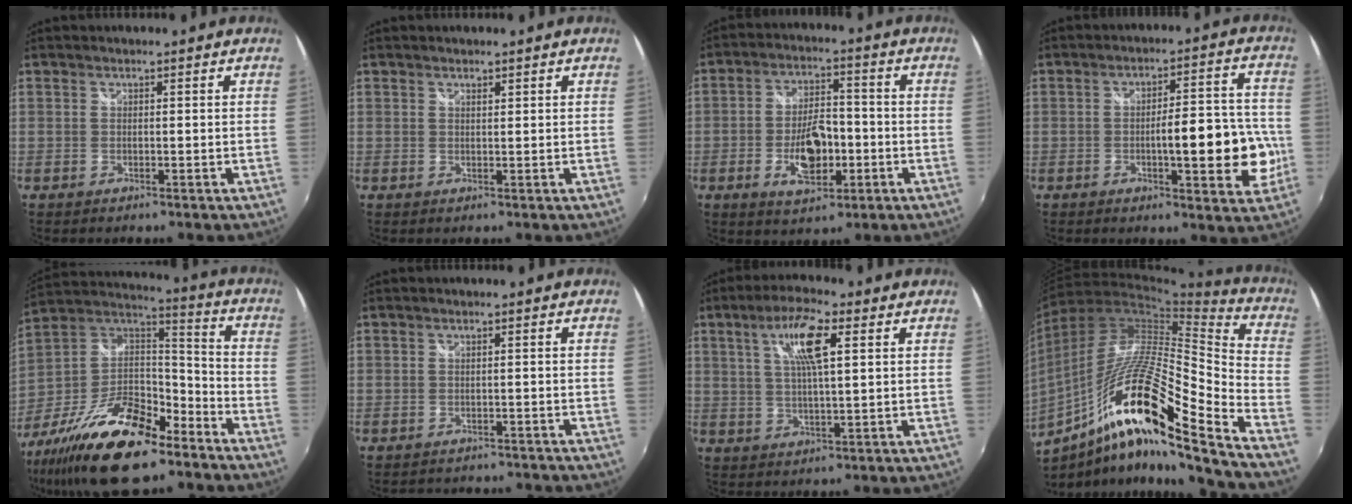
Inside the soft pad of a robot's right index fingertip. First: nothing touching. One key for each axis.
{"total": 0.7, "fx": 0.7, "fy": 0.2, "fz": 0.3, "tx": -0.004, "ty": 0.001, "tz": 0.012}
{"total": 9.9, "fx": -2.9, "fy": 4.8, "fz": 8.1, "tx": -0.152, "ty": 0.011, "tz": -0.038}
{"total": 12.5, "fx": -2.7, "fy": 2.9, "fz": 11.8, "tx": -0.175, "ty": 0.001, "tz": -0.030}
{"total": 23.1, "fx": -15.6, "fy": 7.7, "fz": 15.2, "tx": -0.296, "ty": -0.022, "tz": -0.278}
{"total": 7.0, "fx": -6.5, "fy": 1.5, "fz": 2.2, "tx": -0.044, "ty": -0.015, "tz": -0.083}
{"total": 8.8, "fx": 3.2, "fy": 1.9, "fz": 7.9, "tx": -0.146, "ty": 0.011, "tz": 0.058}
{"total": 25.2, "fx": -11.9, "fy": 3.6, "fz": 22.0, "tx": -0.362, "ty": -0.032, "tz": -0.224}